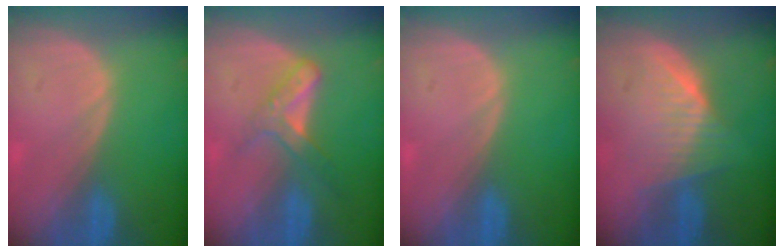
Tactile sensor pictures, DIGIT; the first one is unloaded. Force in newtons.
{"total": 5.6, "press": 4.9, "slide": 2.7}
{"total": 0.0}
{"total": 6.4, "press": 6.2, "slide": 1.7}